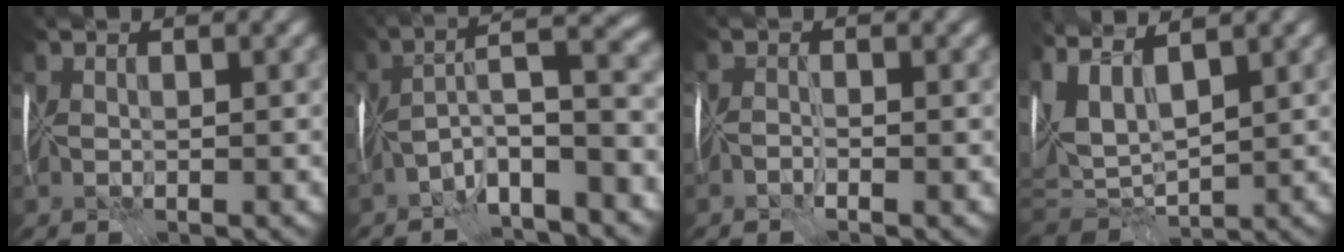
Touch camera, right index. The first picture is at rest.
{"total": 7.3, "force": [-3.8, 0.5, 6.2], "torque": [-0.093, 0.022, -0.074]}
{"total": 1.8, "force": [-1.3, -1.2, -0.4], "torque": [0.001, -0.004, -0.023]}
{"total": 5.6, "force": [2.4, 2.2, 4.5], "torque": [-0.115, 0.000, 0.047]}